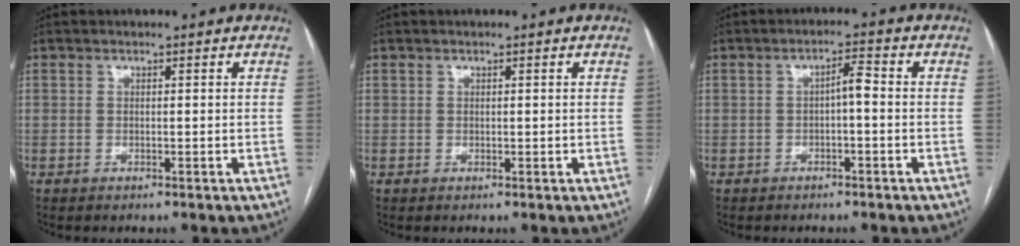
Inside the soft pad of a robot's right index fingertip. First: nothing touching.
{"total": 0.7, "force": [0.5, 0.4, 0.3], "torque": [0.002, -0.003, 0.008]}
{"total": 2.8, "force": [-0.3, 0.6, 2.7], "torque": [-0.044, 0.015, -0.004]}